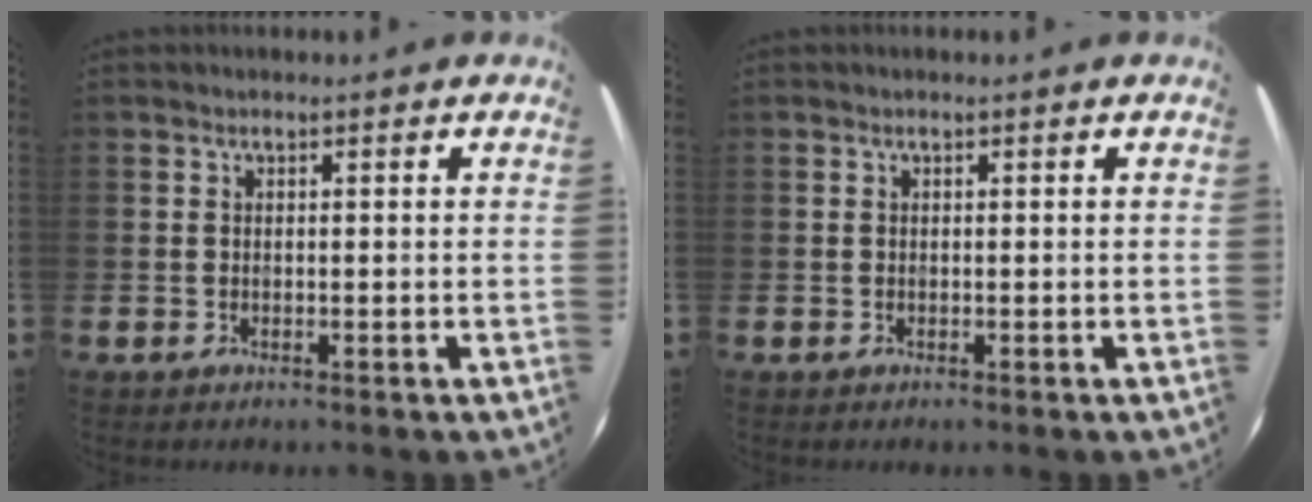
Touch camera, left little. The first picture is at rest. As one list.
[{"total": 0.0}]